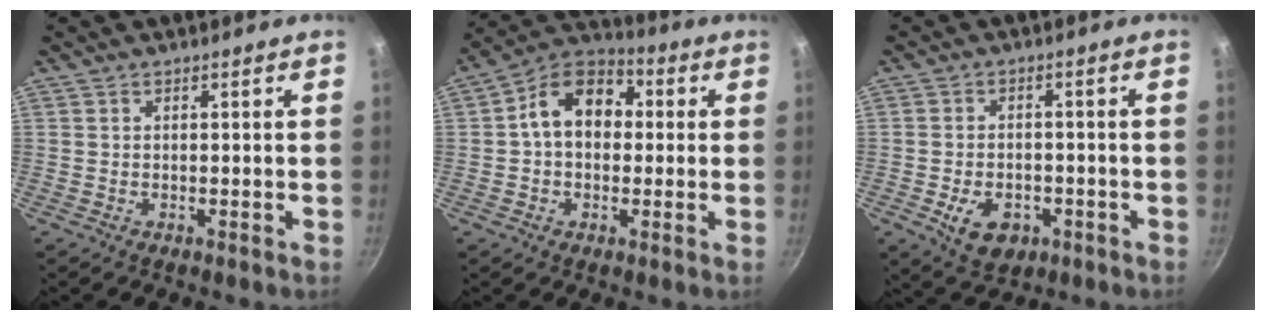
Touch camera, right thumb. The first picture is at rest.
{"total": 12.7, "force": [1.4, 9.4, 8.5], "torque": [-0.097, 0.032, 0.000]}
{"total": 7.7, "force": [-2.9, 5.3, 4.8], "torque": [-0.065, 0.012, -0.038]}